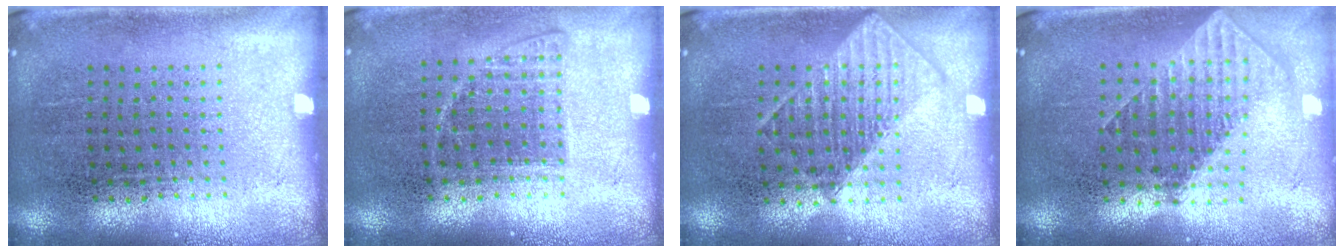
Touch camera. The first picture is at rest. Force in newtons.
{"total": 1.0, "press": 0.9, "slide": 0.4}
{"total": 1.2, "press": 1.2, "slide": 0.2}
{"total": 1.9, "press": 1.5, "slide": 1.2}